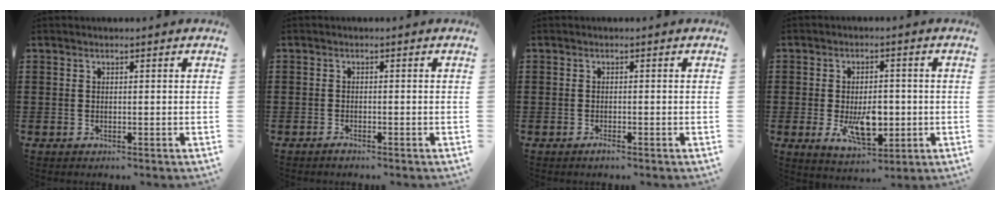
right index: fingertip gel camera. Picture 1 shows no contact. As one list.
[{"total": 0.9, "force": [-0.8, 0.1, 0.3], "torque": [-0.009, -0.004, -0.015]}, {"total": 1.1, "force": [-0.9, 0.0, 0.6], "torque": [-0.011, -0.006, -0.016]}, {"total": 7.5, "force": [-1.4, 3.9, 6.2], "torque": [-0.101, -0.002, -0.025]}]